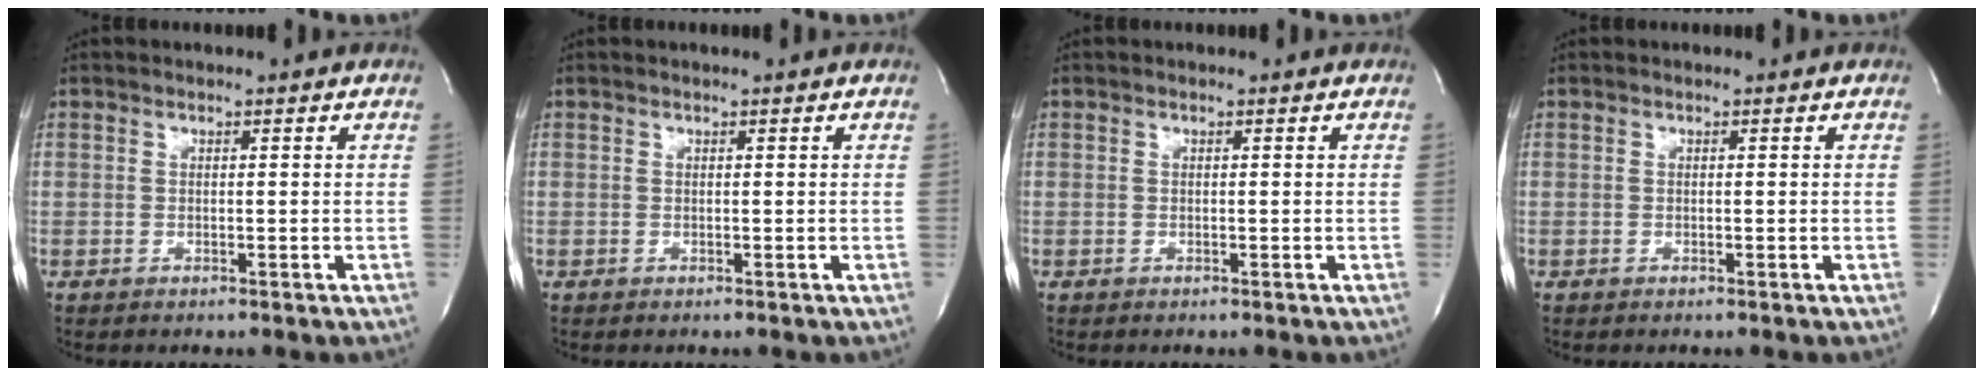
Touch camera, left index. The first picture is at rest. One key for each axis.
{"total": 0.0}
{"total": 0.0}
{"total": 0.0}